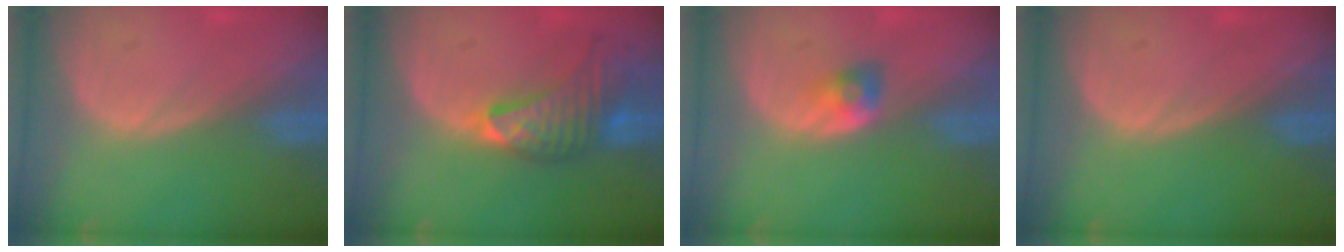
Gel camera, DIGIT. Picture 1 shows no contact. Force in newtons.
{"total": 7.6, "press": 7.6, "slide": 1.0}
{"total": 2.7, "press": 2.4, "slide": 1.2}
{"total": 0.0}